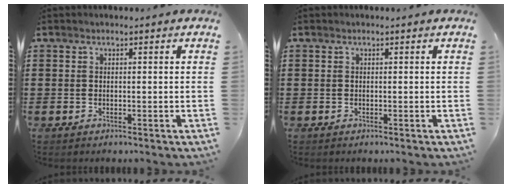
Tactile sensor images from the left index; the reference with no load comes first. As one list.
[{"total": 0.0}]